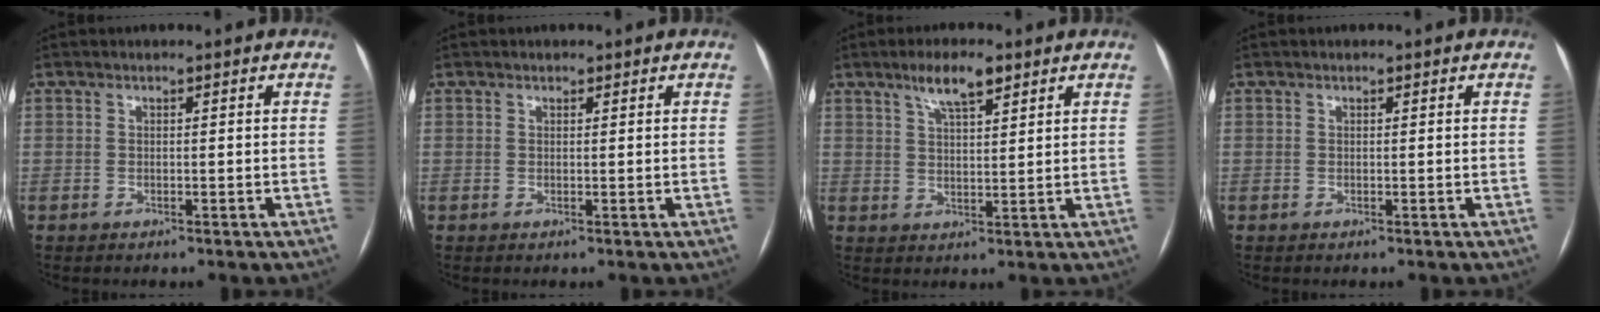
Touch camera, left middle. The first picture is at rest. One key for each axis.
{"total": 0.6, "fx": 0.5, "fy": 0.3, "fz": 0.1, "tx": -0.006, "ty": -0.004, "tz": 0.005}
{"total": 5.8, "fx": 3.8, "fy": 1.3, "fz": 4.2, "tx": -0.082, "ty": 0.007, "tz": 0.067}
{"total": 0.0}